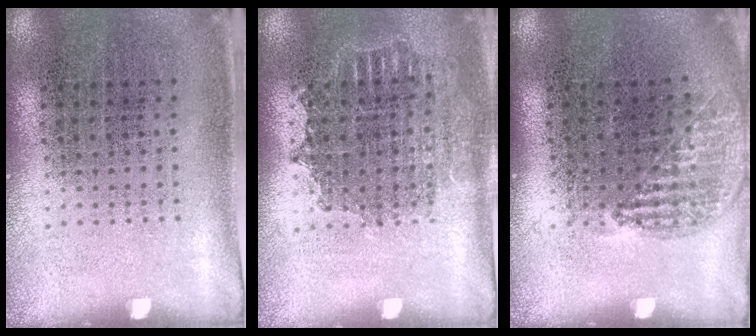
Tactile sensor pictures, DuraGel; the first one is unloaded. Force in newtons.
{"total": 1.2, "press": 1.1, "slide": 0.5}
{"total": 1.0, "press": 1.0, "slide": 0.0}